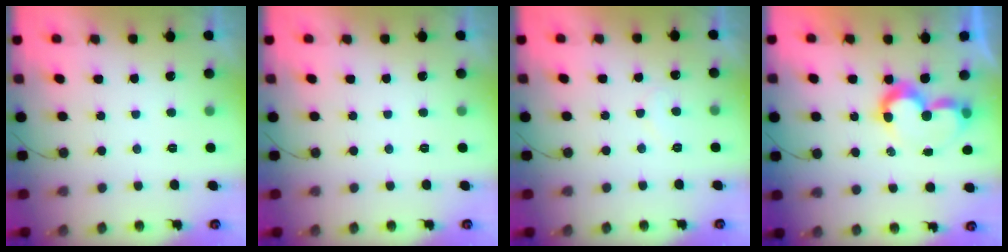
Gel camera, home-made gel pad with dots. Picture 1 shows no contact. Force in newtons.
{"total": 0.0}
{"total": 5.6, "press": 5.6, "slide": 0.4}
{"total": 8.2, "press": 8.2, "slide": 0.6}